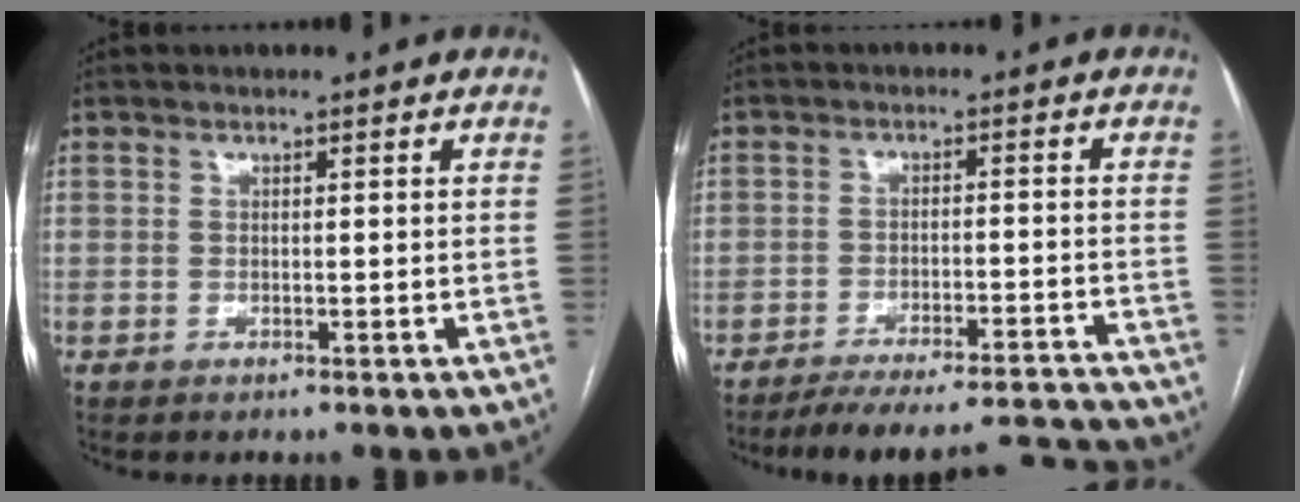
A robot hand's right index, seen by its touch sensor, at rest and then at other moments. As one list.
[{"total": 16.6, "force": [-16.0, 1.3, 4.3], "torque": [-0.060, 0.010, -0.217]}]